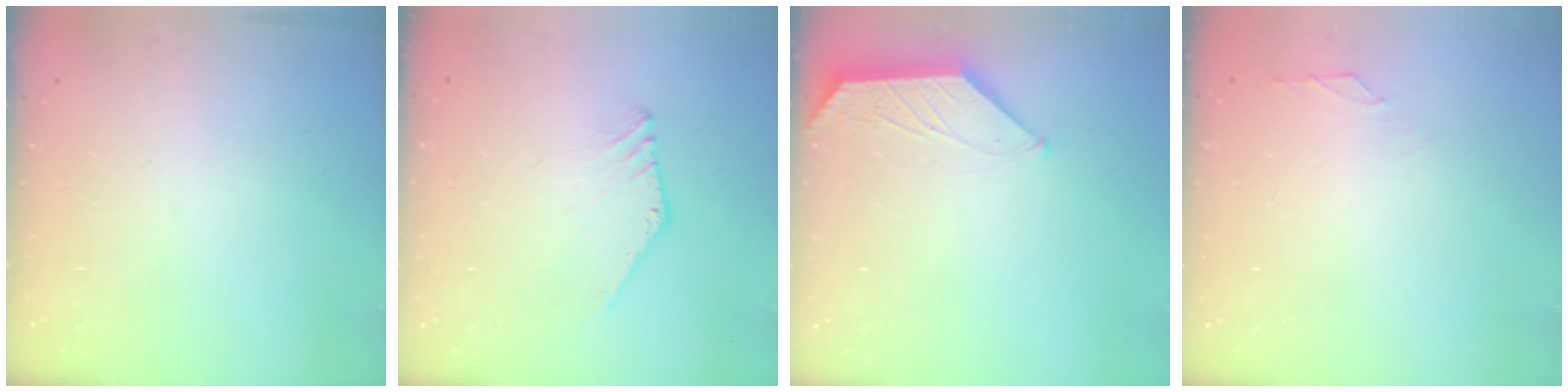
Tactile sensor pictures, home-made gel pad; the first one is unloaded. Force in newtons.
{"total": 2.1, "press": 2.1, "slide": 0.1}
{"total": 0.8, "press": 0.8, "slide": 0.2}
{"total": 0.8, "press": 0.6, "slide": 0.5}